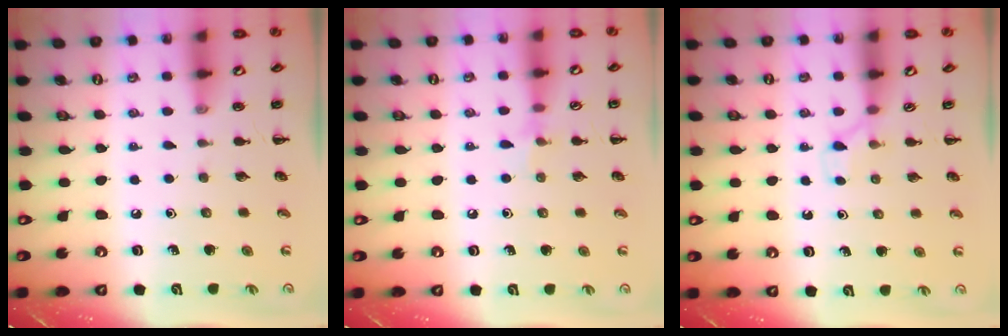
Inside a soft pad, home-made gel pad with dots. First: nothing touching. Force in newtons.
{"total": 5.3, "press": 5.0, "slide": 1.9}
{"total": 2.5, "press": 2.3, "slide": 1.0}